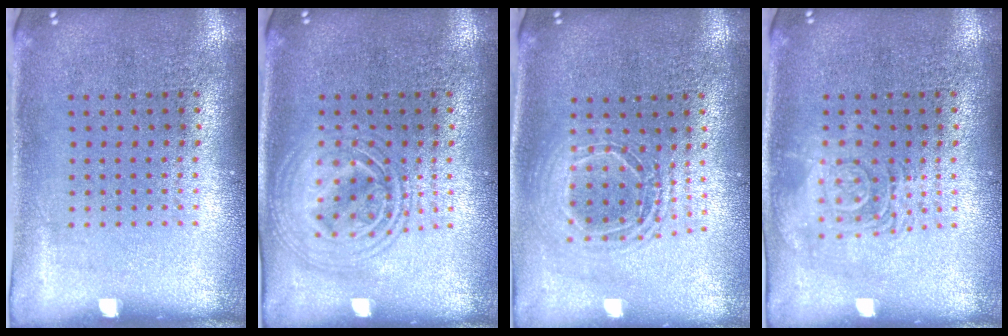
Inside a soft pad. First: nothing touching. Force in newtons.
{"total": 2.8, "press": 2.8, "slide": 0.4}
{"total": 1.6, "press": 1.4, "slide": 0.8}
{"total": 2.8, "press": 2.8, "slide": 0.4}